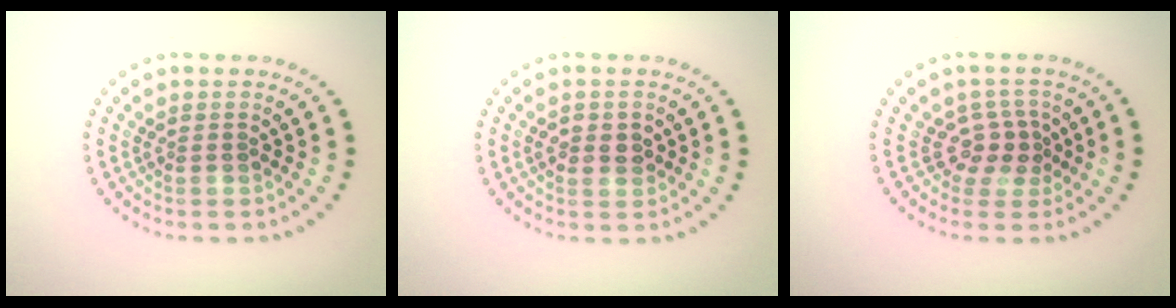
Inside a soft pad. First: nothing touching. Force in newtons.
{"total": 1.7, "press": 1.7, "slide": 0.0}
{"total": 2.4, "press": 1.9, "slide": 1.5}